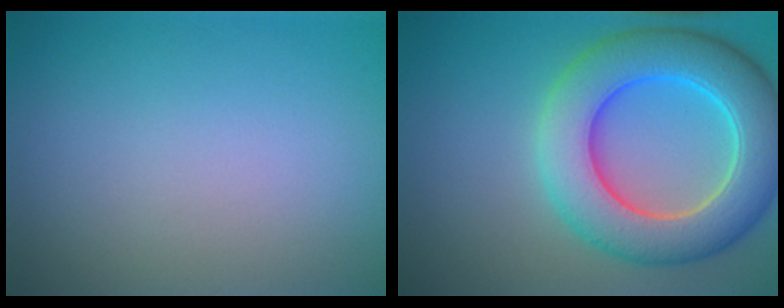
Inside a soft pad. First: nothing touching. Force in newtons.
{"total": 9.4, "press": 9.4, "slide": 0.3}